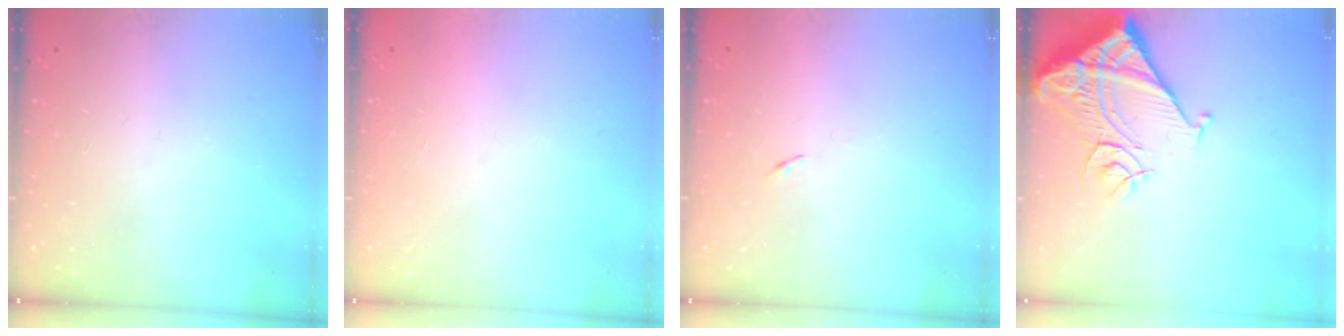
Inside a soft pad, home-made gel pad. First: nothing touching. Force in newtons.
{"total": 1.6, "press": 1.5, "slide": 0.1}
{"total": 3.2, "press": 3.1, "slide": 0.4}
{"total": 13.6, "press": 13.6, "slide": 1.6}